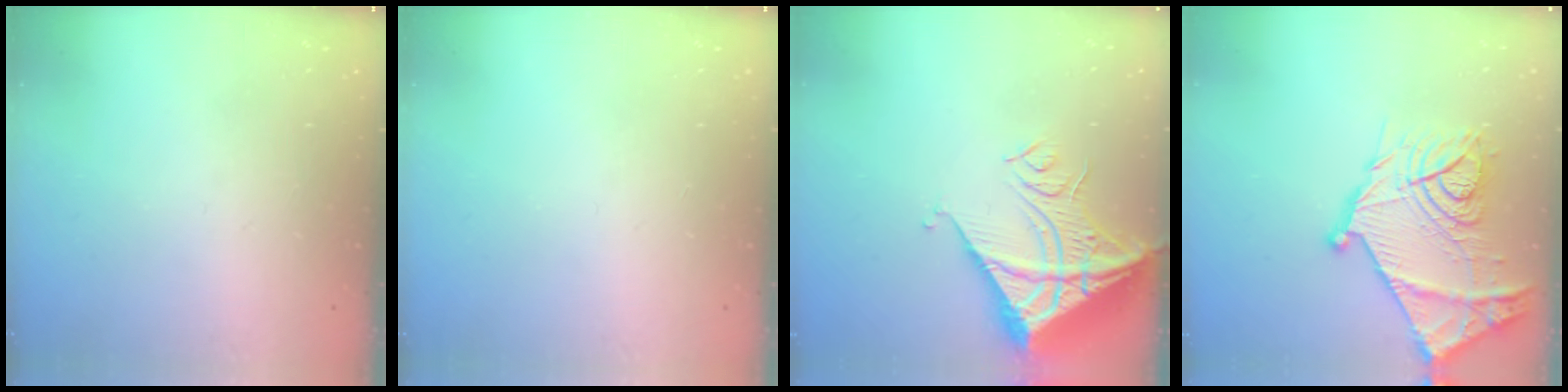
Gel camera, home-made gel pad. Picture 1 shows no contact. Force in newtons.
{"total": 0.0}
{"total": 14.2, "press": 14.1, "slide": 1.9}
{"total": 22.8, "press": 22.7, "slide": 1.7}